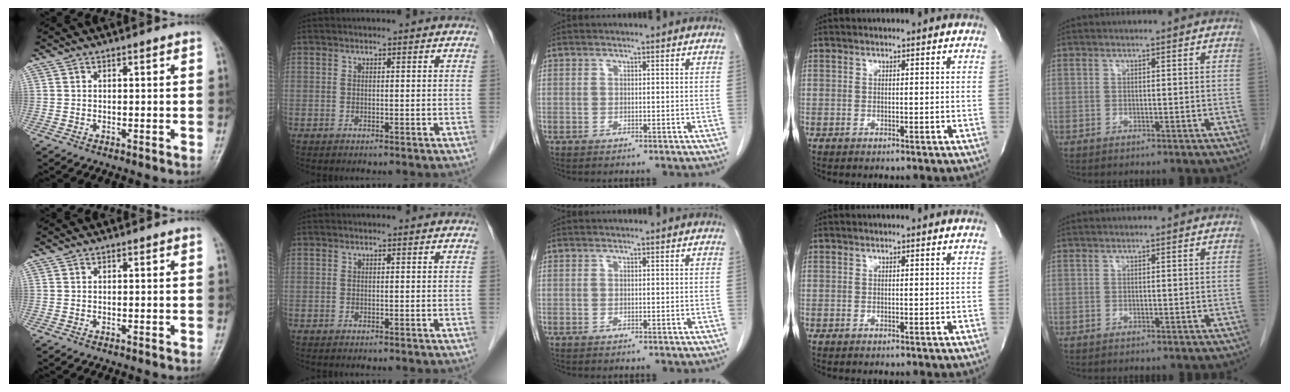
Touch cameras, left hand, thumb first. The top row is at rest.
{}